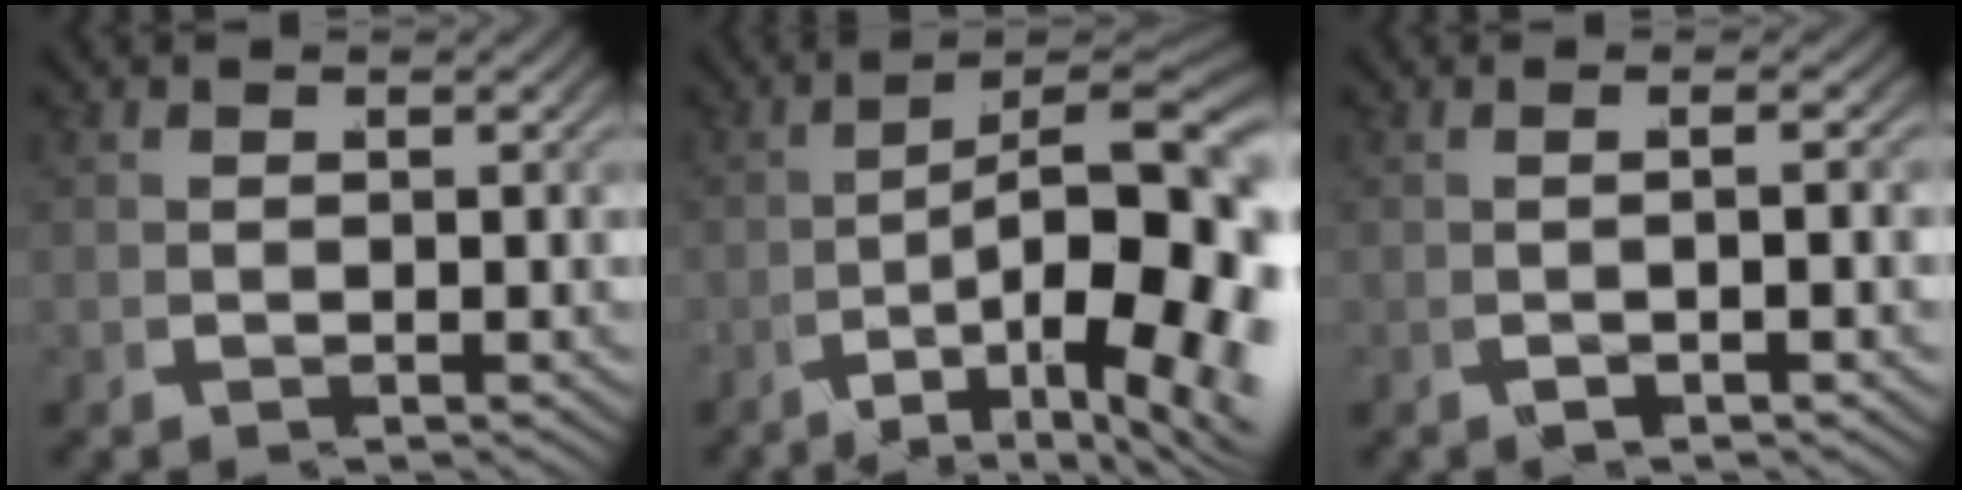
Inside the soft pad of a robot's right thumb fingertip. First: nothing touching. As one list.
[{"total": 14.6, "force": [-2.6, 8.5, 11.6], "torque": [-0.175, -0.056, -0.017]}, {"total": 2.0, "force": [-0.5, 0.3, 1.9], "torque": [-0.041, 0.010, -0.006]}]